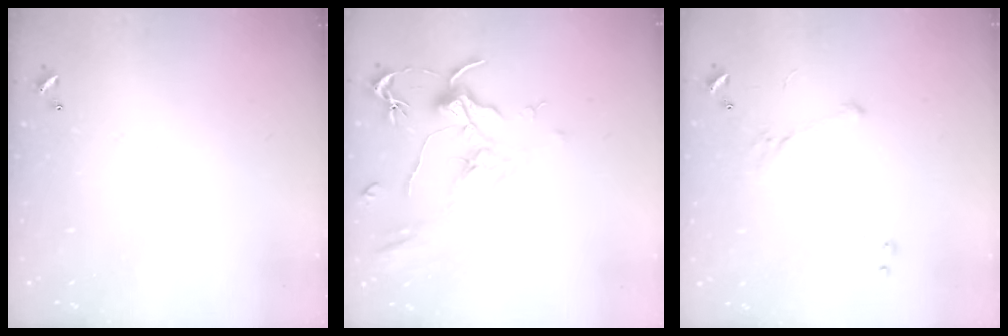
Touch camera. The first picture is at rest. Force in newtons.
{"total": 2.1, "press": 2.0, "slide": 0.8}
{"total": 4.0, "press": 3.9, "slide": 1.0}